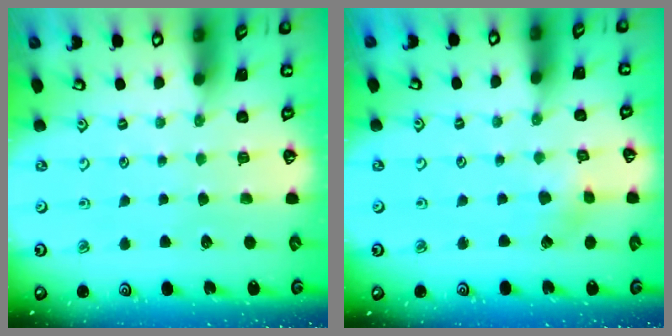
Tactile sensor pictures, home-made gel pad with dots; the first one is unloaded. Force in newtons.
{"total": 2.9, "press": 2.9, "slide": 0.2}